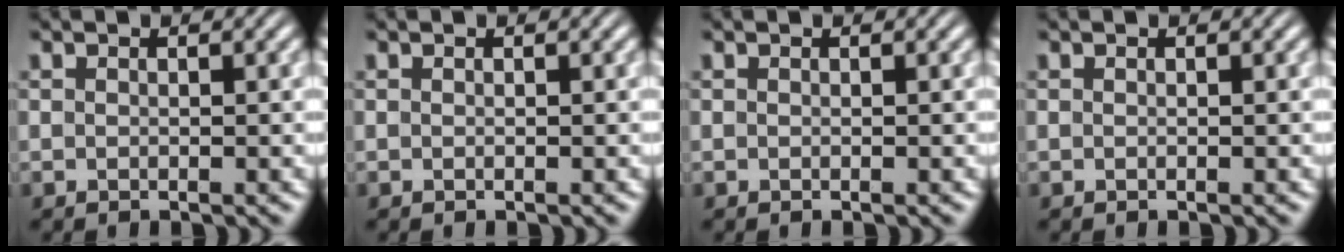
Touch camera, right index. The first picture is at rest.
{"total": 0.0}
{"total": 0.0}
{"total": 0.0}